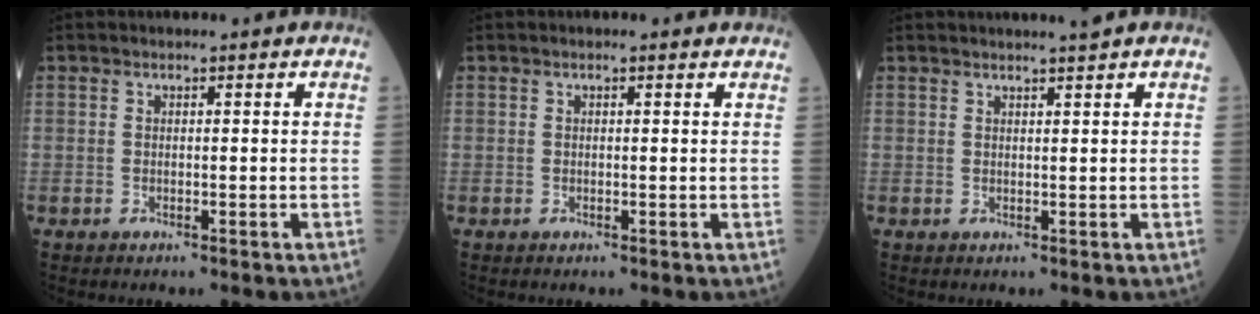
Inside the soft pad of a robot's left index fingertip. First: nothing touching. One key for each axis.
{"total": 1.4, "fx": 1.1, "fy": 0.4, "fz": 0.8, "tx": -0.015, "ty": 0.010, "tz": 0.012}
{"total": 2.4, "fx": 2.2, "fy": -0.5, "fz": 0.9, "tx": -0.011, "ty": 0.004, "tz": 0.033}